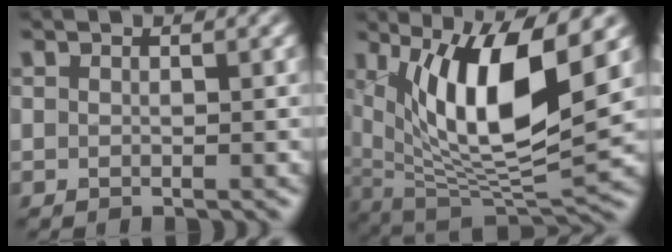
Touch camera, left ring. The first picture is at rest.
{"total": 11.3, "force": [3.6, 3.4, 10.2], "torque": [-0.175, -0.009, 0.071]}